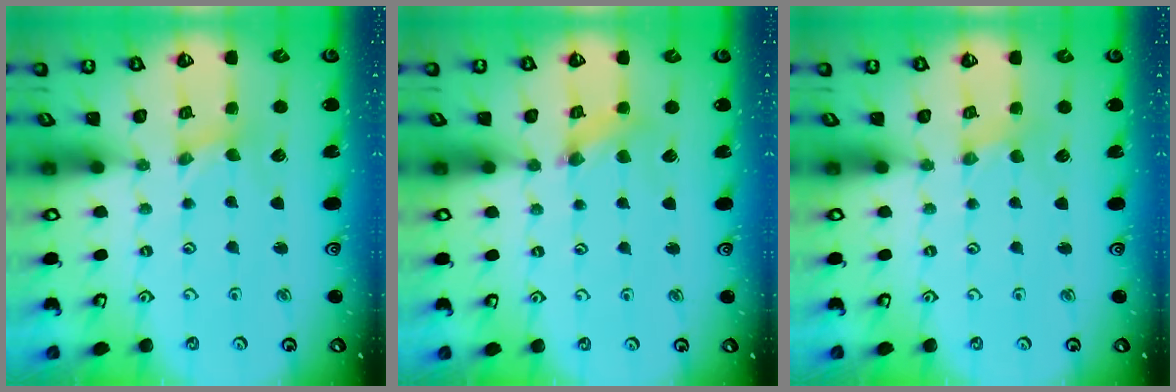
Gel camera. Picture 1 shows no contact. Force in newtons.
{"total": 2.0, "press": 2.0, "slide": 0.4}
{"total": 0.5, "press": 0.5, "slide": 0.1}